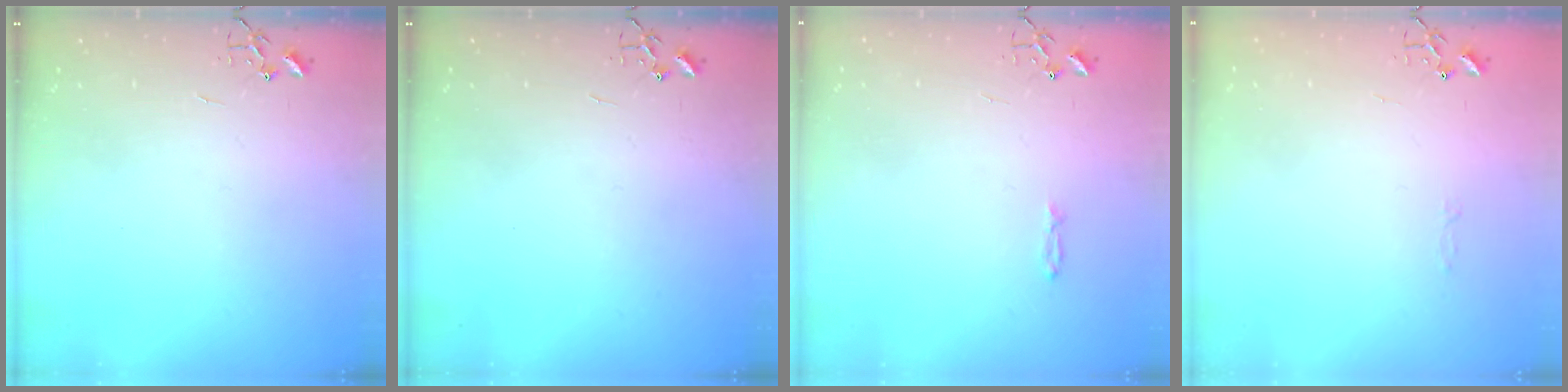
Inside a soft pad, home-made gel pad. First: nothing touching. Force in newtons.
{"total": 0.0}
{"total": 3.6, "press": 3.6, "slide": 0.4}
{"total": 2.8, "press": 2.8, "slide": 0.4}